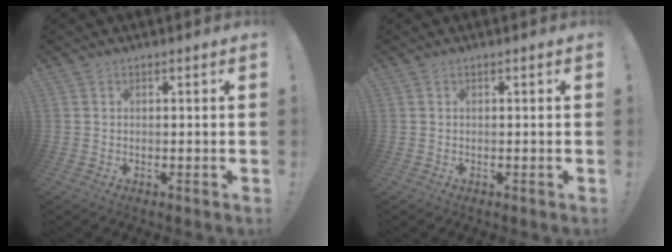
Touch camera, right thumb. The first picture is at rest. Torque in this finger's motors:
{"motor_torque": [0.00, 0.00, 0.00, 0.00, 0.00]}